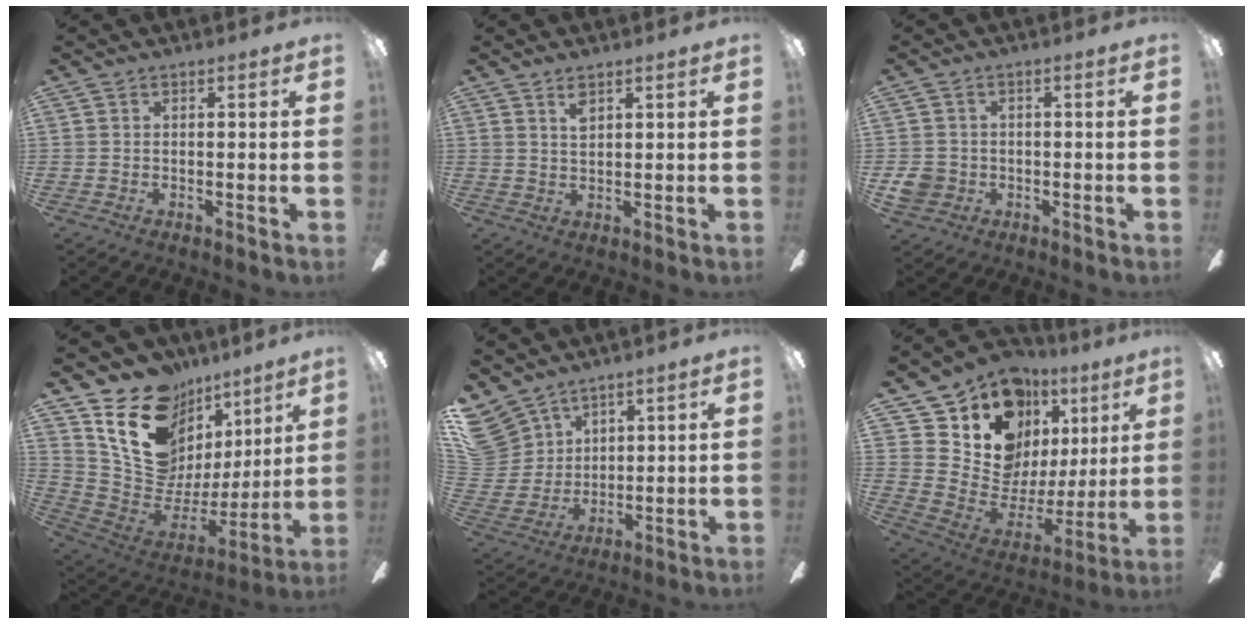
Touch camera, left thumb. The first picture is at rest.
{"total": 3.1, "force": [2.1, 1.2, 1.9], "torque": [-0.036, 0.000, 0.035]}
{"total": 4.6, "force": [-0.8, 4.3, 1.4], "torque": [-0.033, 0.006, -0.016]}
{"total": 19.7, "force": [11.0, 13.9, 8.7], "torque": [-0.144, -0.068, 0.214]}
{"total": 11.4, "force": [8.0, 7.7, 2.7], "torque": [-0.093, -0.042, 0.162]}
{"total": 15.0, "force": [10.1, 9.8, 5.2], "torque": [-0.113, -0.079, 0.195]}